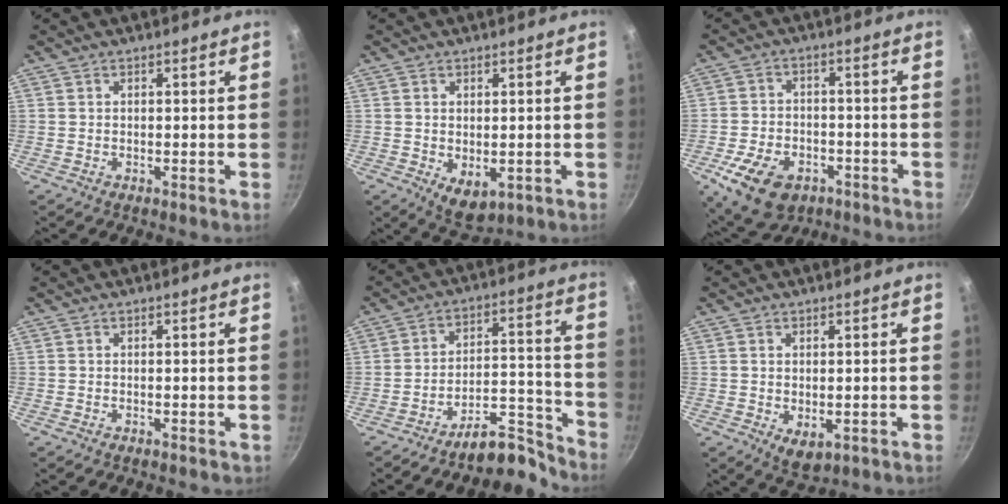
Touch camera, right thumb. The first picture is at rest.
{"total": 5.4, "force": [-0.7, 3.4, 4.2], "torque": [-0.057, -0.015, 0.000]}
{"total": 13.1, "force": [-6.1, 8.5, 7.8], "torque": [-0.125, 0.022, -0.093]}
{"total": 0.5, "force": [-0.3, 0.3, 0.3], "torque": [-0.004, 0.002, -0.003]}
{"total": 11.1, "force": [-9.6, 3.7, 4.3], "torque": [-0.018, 0.117, -0.148]}
{"total": 4.3, "force": [-0.7, 2.6, 3.3], "torque": [-0.050, -0.016, -0.005]}